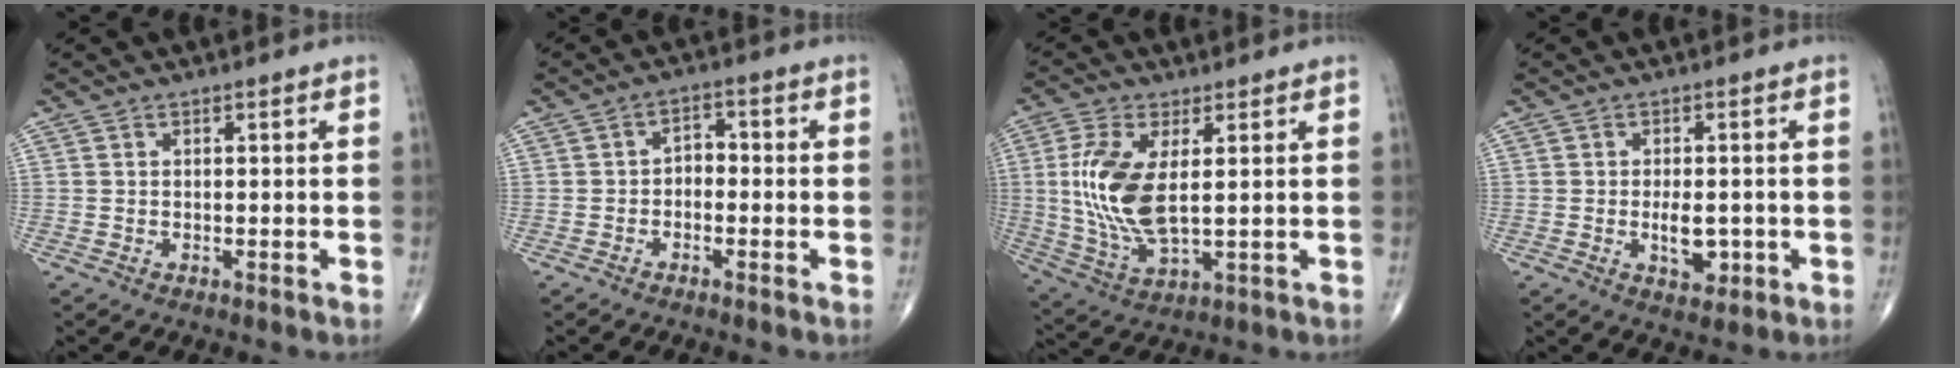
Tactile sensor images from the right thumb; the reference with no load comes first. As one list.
[{"total": 2.9, "force": [-0.8, 2.0, 2.0], "torque": [-0.017, 0.018, -0.025]}, {"total": 13.1, "force": [1.7, 5.5, 11.7], "torque": [-0.261, -0.015, 0.042]}, {"total": 4.8, "force": [-0.9, 2.5, 4.0], "torque": [-0.053, -0.004, -0.009]}]